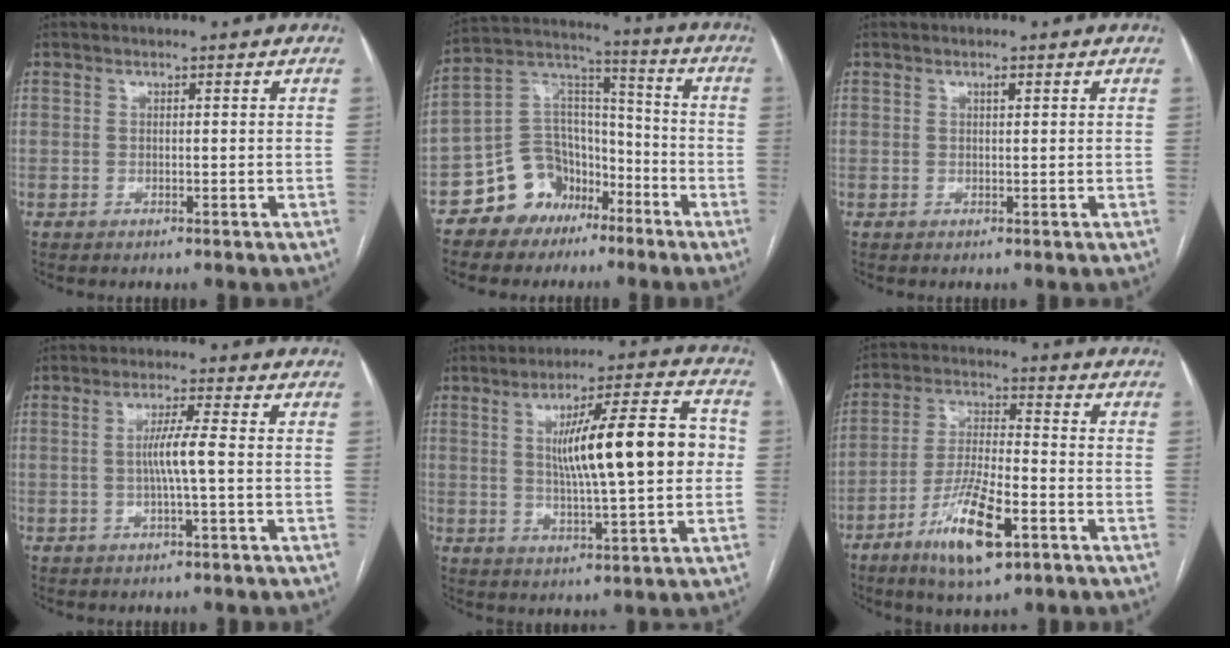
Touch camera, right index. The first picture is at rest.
{"total": 12.1, "force": [-7.2, 9.0, 3.6], "torque": [-0.071, 0.065, -0.123]}
{"total": 0.7, "force": [0.4, 0.1, 0.6], "torque": [-0.011, 0.000, 0.006]}
{"total": 4.4, "force": [-0.4, -0.4, 4.4], "torque": [-0.081, 0.004, -0.006]}
{"total": 15.5, "force": [1.6, 2.1, 15.2], "torque": [-0.236, 0.025, 0.027]}
{"total": 12.2, "force": [-6.2, 2.8, 10.1], "torque": [-0.198, -0.012, -0.108]}